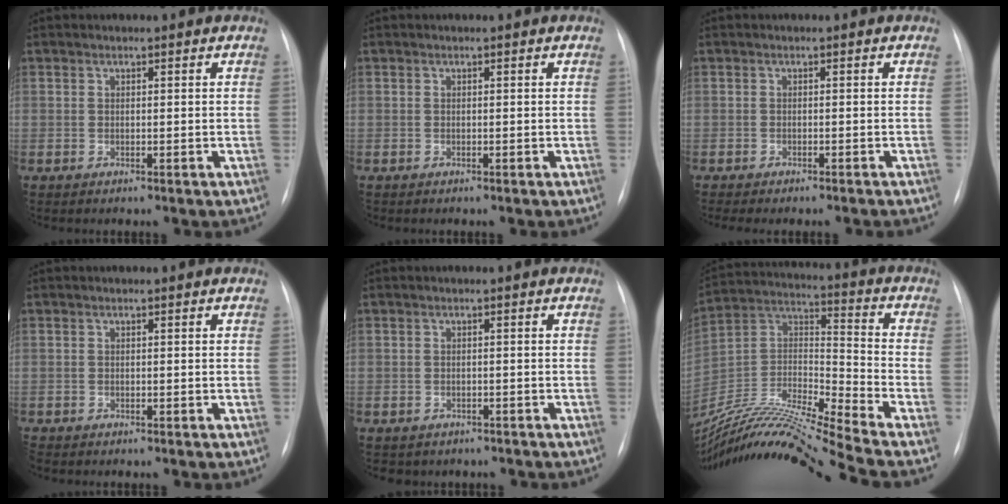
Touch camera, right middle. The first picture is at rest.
{"total": 0.0}
{"total": 6.0, "force": [-5.5, 0.4, 2.5], "torque": [-0.021, -0.001, -0.070]}
{"total": 0.8, "force": [-0.8, 0.3, 0.2], "torque": [-0.004, -0.001, -0.013]}
{"total": 4.1, "force": [-3.4, 2.2, 0.5], "torque": [-0.012, 0.008, -0.037]}
{"total": 21.2, "force": [-18.8, -2.4, 9.6], "torque": [-0.210, -0.003, -0.344]}